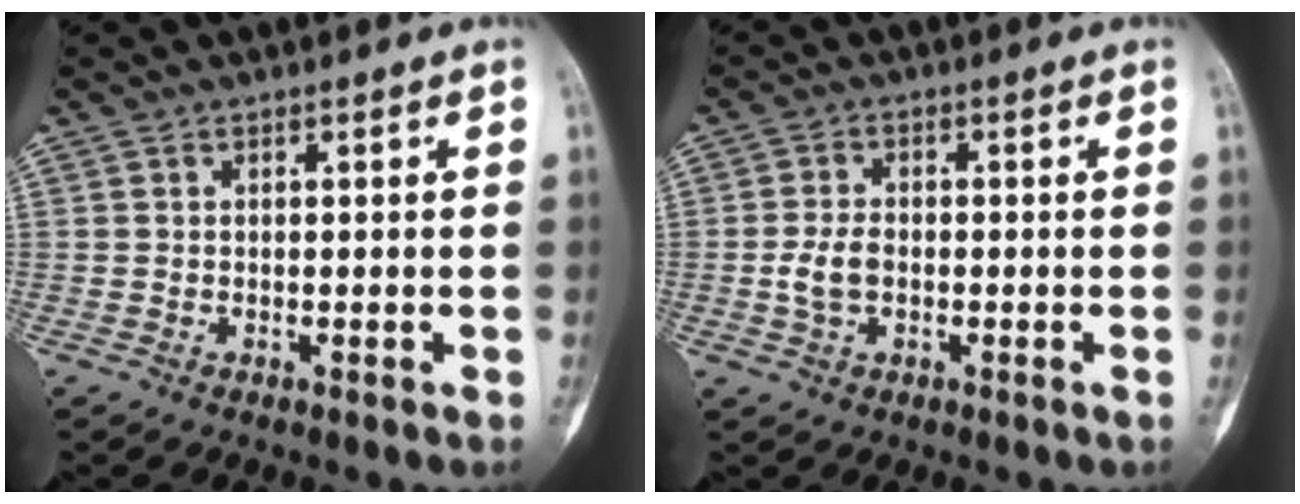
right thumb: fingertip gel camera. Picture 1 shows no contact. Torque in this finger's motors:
{"motor_torque": [0.71, 0.88, 0.28, -0.40, 0.02]}